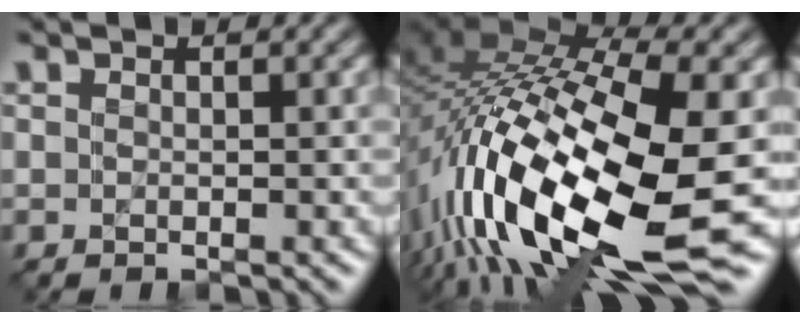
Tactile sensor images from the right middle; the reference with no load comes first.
{"total": 17.7, "force": [-4.1, 7.5, 15.5], "torque": [-0.313, -0.016, -0.068]}